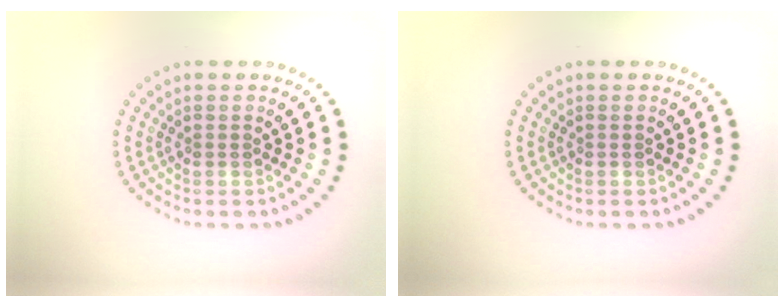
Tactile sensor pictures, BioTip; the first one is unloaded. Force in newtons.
{"total": 0.0}